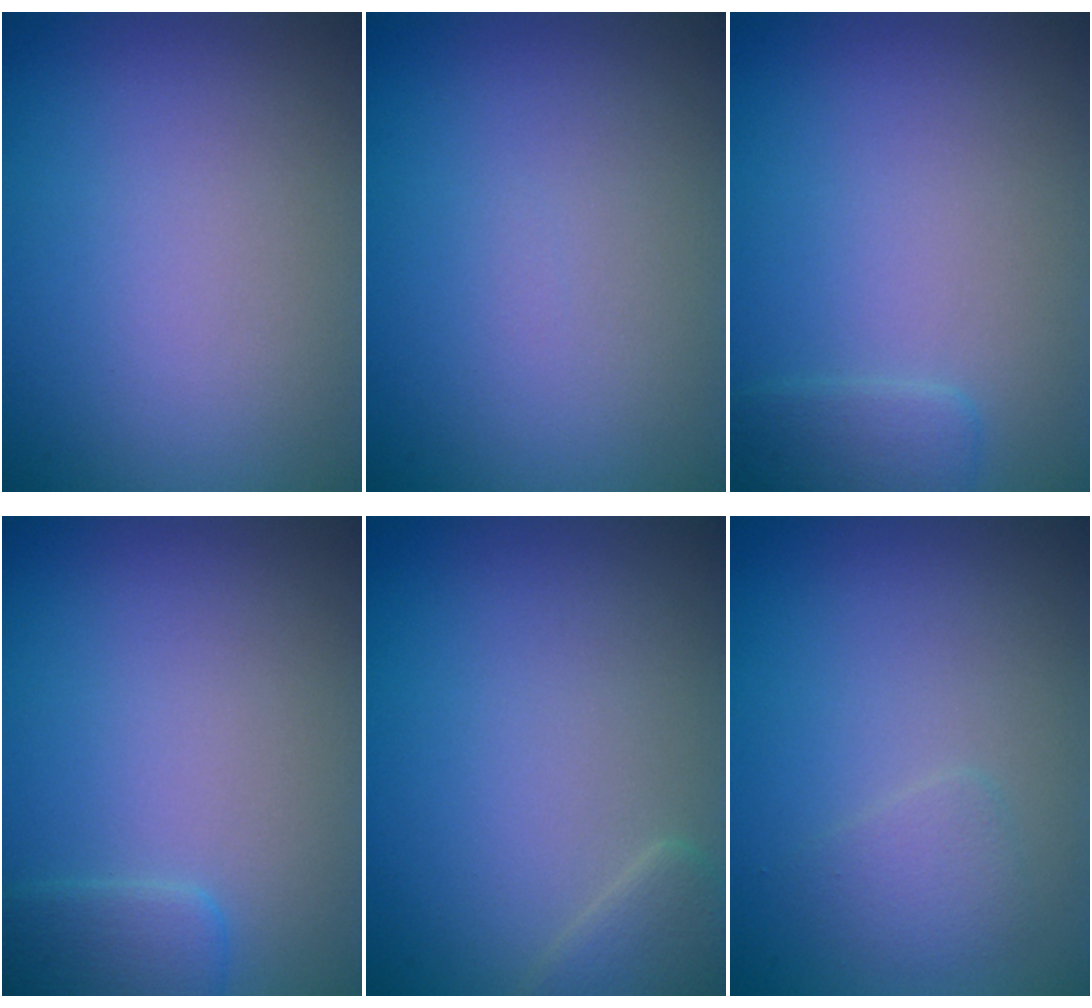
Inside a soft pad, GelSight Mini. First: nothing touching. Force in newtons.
{"total": 0.0}
{"total": 1.6, "press": 1.6, "slide": 0.1}
{"total": 1.9, "press": 1.9, "slide": 0.2}
{"total": 1.9, "press": 1.9, "slide": 0.1}
{"total": 1.3, "press": 1.3, "slide": 0.1}